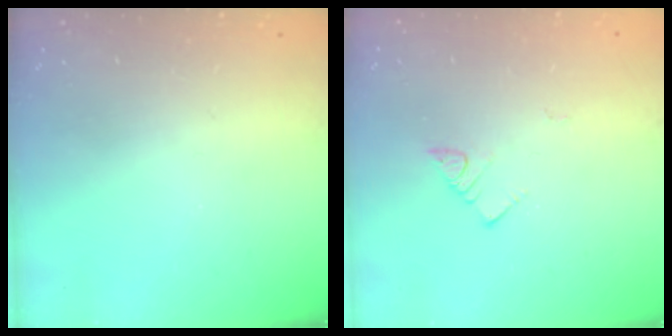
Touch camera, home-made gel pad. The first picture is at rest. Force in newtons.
{"total": 3.0, "press": 3.0, "slide": 0.2}